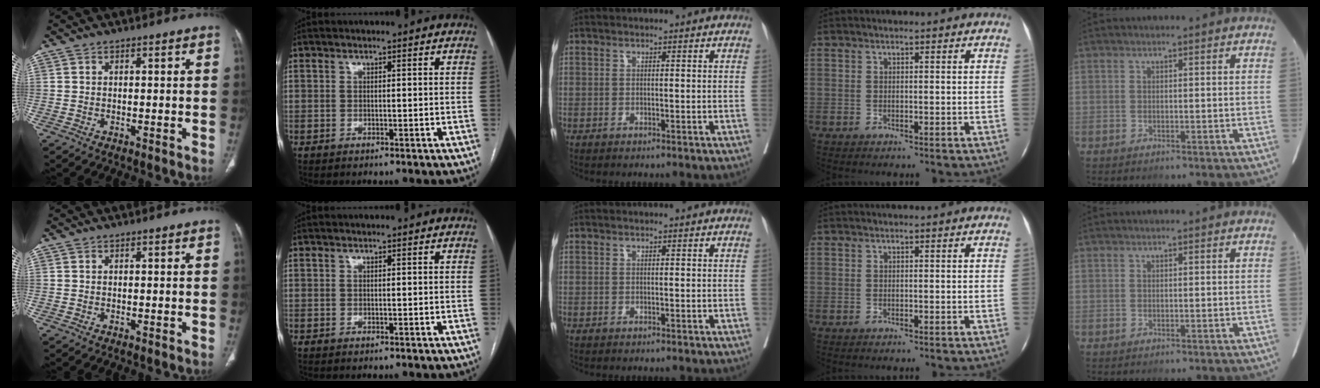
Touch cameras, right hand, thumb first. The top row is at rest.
{}